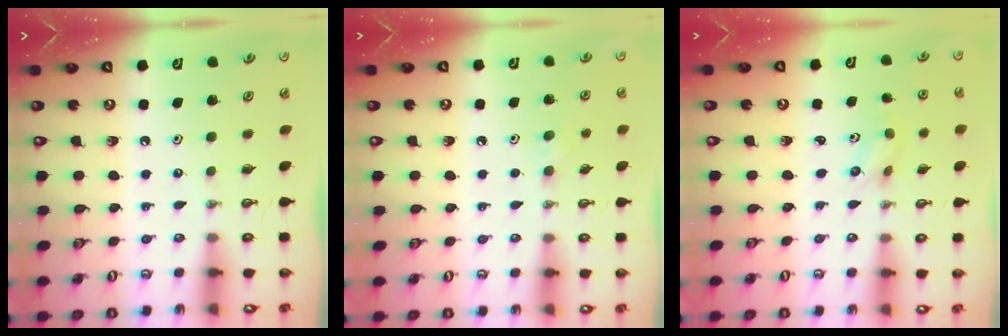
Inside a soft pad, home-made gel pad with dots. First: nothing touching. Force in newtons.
{"total": 5.0, "press": 4.3, "slide": 2.4}
{"total": 2.9, "press": 2.7, "slide": 1.2}